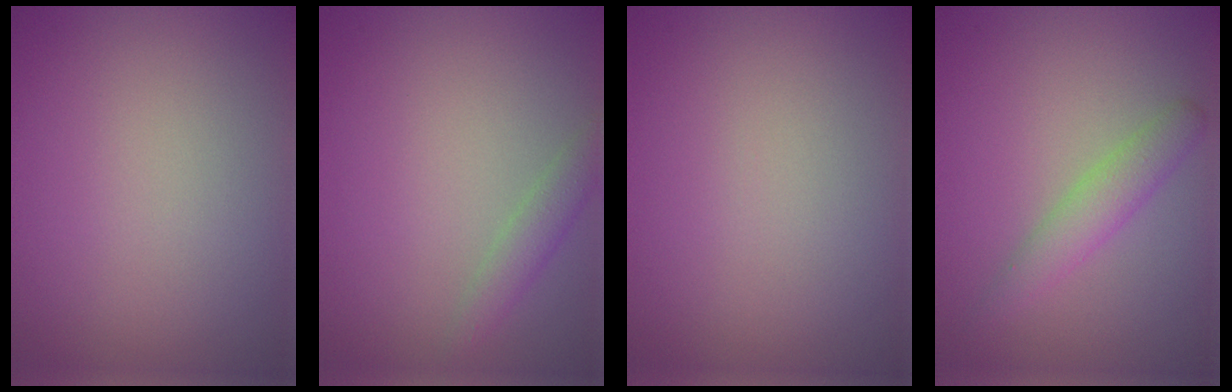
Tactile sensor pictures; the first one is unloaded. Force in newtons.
{"total": 1.8, "press": 1.8, "slide": 0.1}
{"total": 0.0}
{"total": 2.3, "press": 2.3, "slide": 0.2}